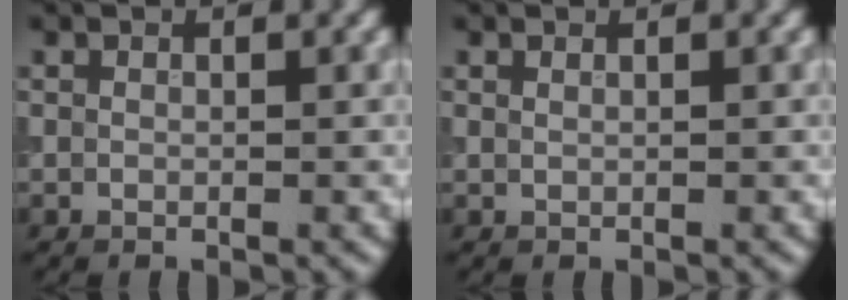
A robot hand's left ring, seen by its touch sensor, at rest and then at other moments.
{"total": 0.6, "force": [0.5, 0.2, 0.3], "torque": [-0.004, -0.002, 0.005]}